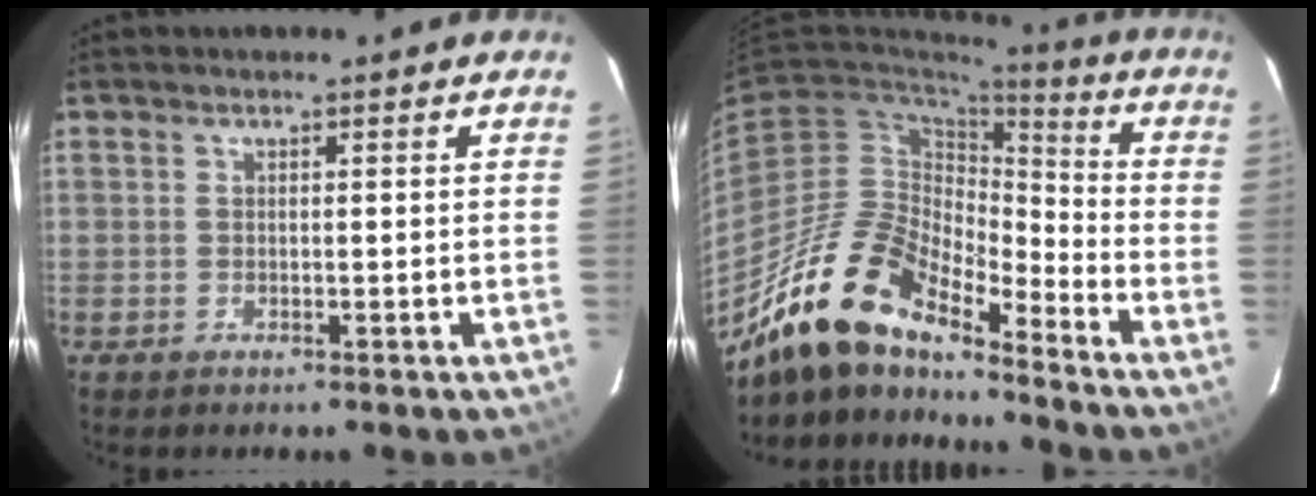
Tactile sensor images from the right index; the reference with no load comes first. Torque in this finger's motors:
{"motor_torque": [1.04, -1.10, 0.72, 0.20]}